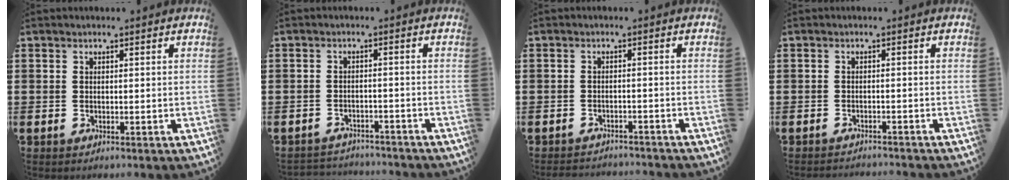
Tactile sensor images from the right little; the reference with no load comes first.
{"total": 2.2, "force": [-2.2, 0.1, -0.2], "torque": [-0.003, 0.002, -0.049]}
{"total": 1.7, "force": [-1.7, 0.0, -0.1], "torque": [-0.003, 0.001, -0.037]}
{"total": 1.2, "force": [-1.1, -0.1, -0.1], "torque": [-0.001, 0.002, -0.024]}